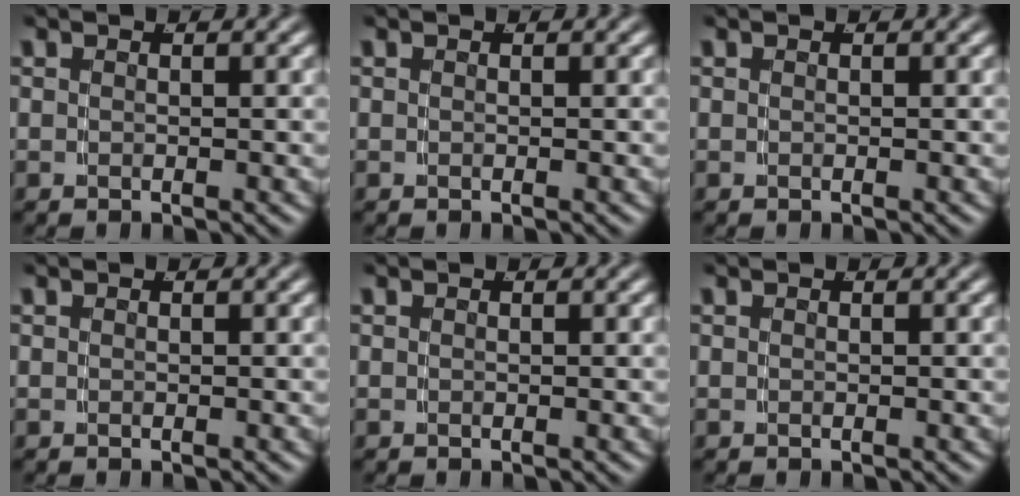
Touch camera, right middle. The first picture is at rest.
{"total": 0.0}
{"total": 0.0}
{"total": 0.0}
{"total": 0.0}
{"total": 0.0}